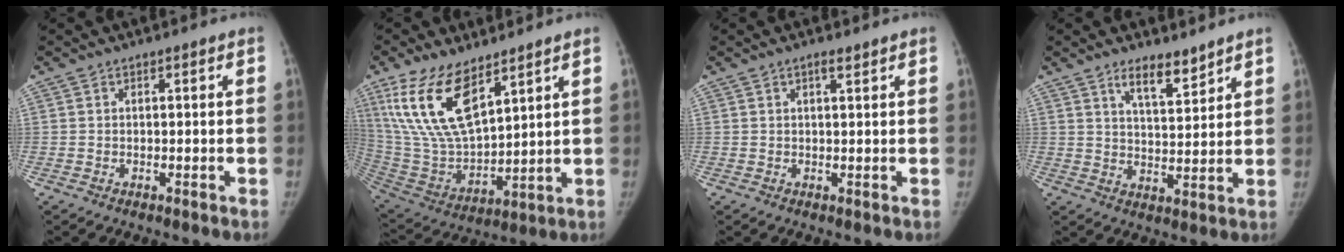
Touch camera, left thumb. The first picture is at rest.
{"total": 17.7, "force": [10.3, 7.5, 12.2], "torque": [-0.227, -0.047, 0.217]}
{"total": 1.7, "force": [1.2, 0.5, 1.2], "torque": [-0.017, -0.006, 0.019]}
{"total": 6.7, "force": [5.1, 2.1, 3.8], "torque": [-0.045, -0.042, 0.086]}